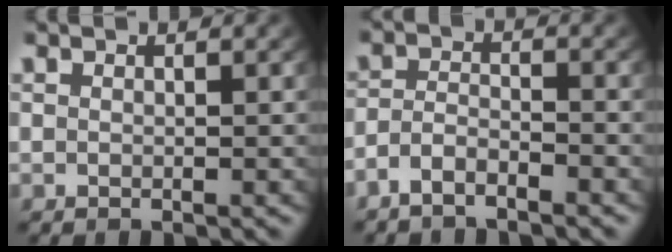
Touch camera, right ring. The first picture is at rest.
{"total": 3.1, "force": [-2.5, 1.4, 1.1], "torque": [-0.025, -0.007, -0.047]}